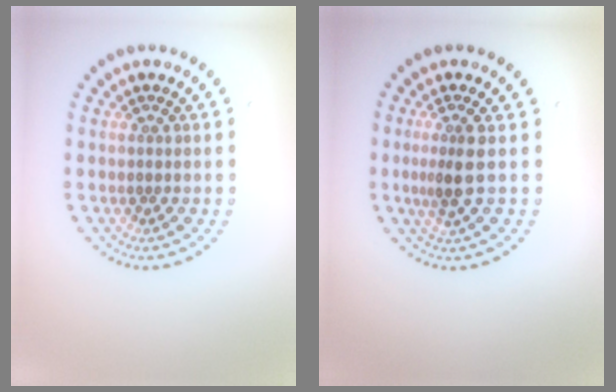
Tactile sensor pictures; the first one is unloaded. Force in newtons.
{"total": 2.4, "press": 1.8, "slide": 1.6}